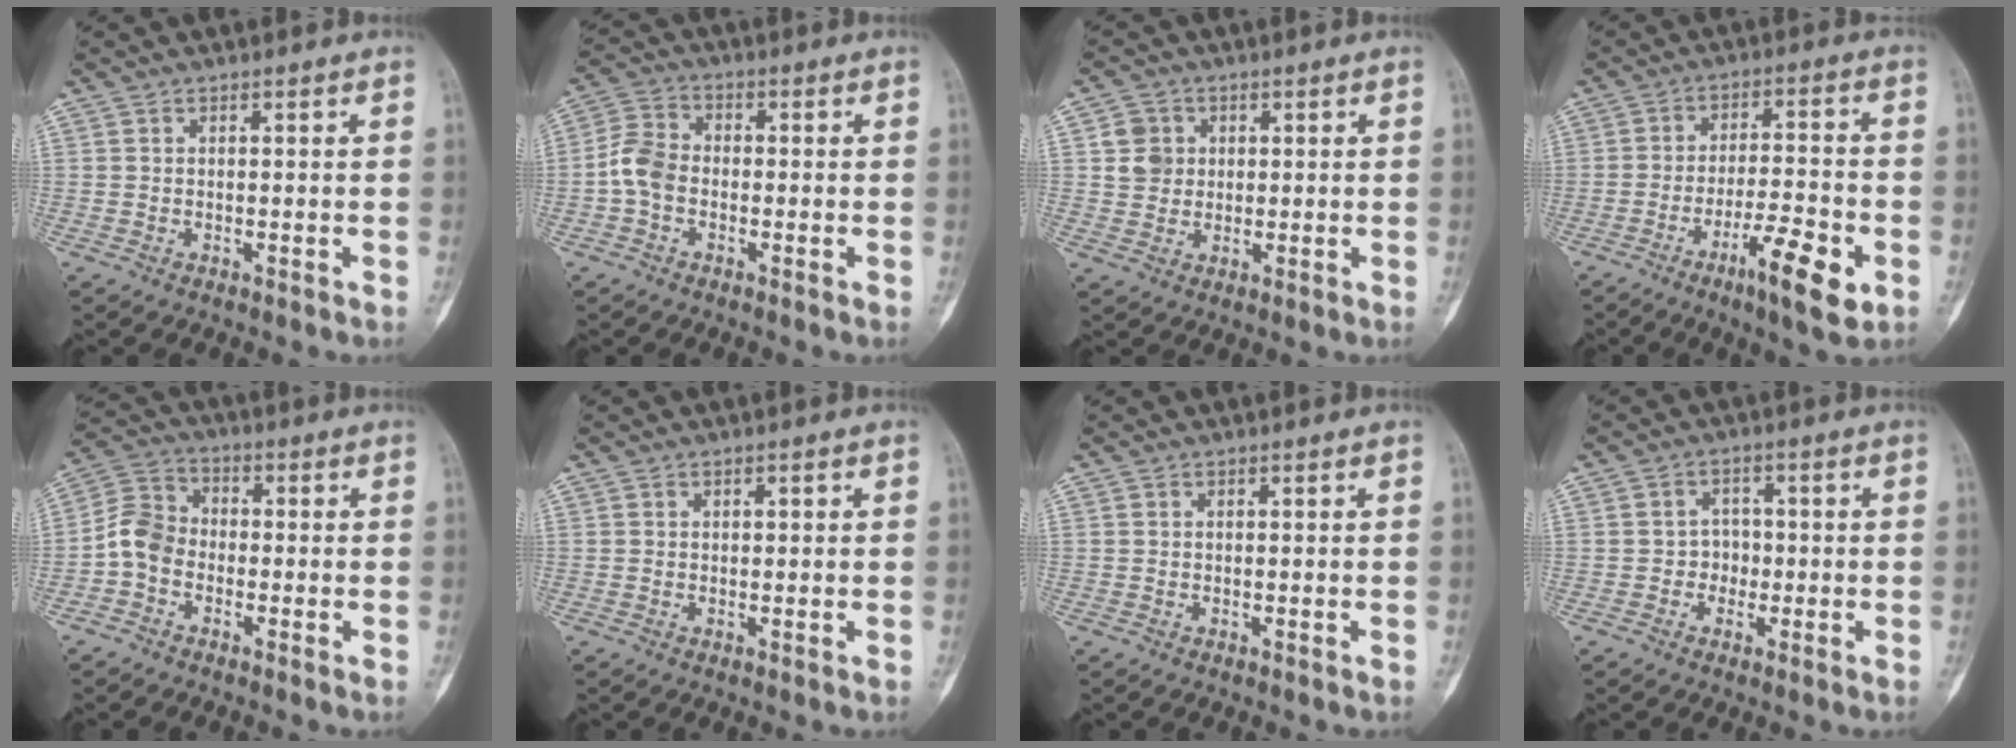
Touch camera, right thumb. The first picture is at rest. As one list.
[{"total": 6.1, "force": [-1.5, 4.4, 3.9], "torque": [-0.074, 0.019, -0.043]}, {"total": 5.0, "force": [0.9, 4.6, 1.7], "torque": [-0.006, 0.002, 0.014]}, {"total": 11.1, "force": [-5.1, 2.4, 9.5], "torque": [-0.152, 0.022, -0.082]}, {"total": 6.5, "force": [-2.2, 5.3, 3.0], "torque": [-0.045, 0.027, -0.058]}, {"total": 0.8, "force": [0.3, 0.5, 0.6], "torque": [-0.001, 0.002, 0.004]}, {"total": 0.0}, {"total": 3.1, "force": [-0.8, 2.8, 1.1], "torque": [0.014, 0.012, -0.020]}]